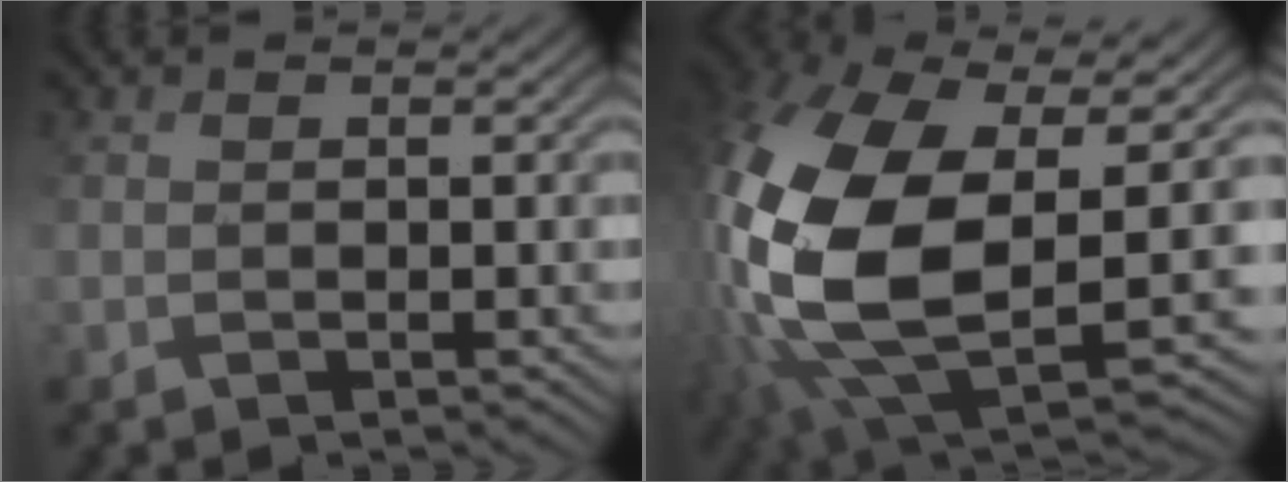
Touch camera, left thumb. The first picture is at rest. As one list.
[{"total": 17.2, "force": [-0.2, 9.2, 14.5], "torque": [-0.371, -0.033, 0.018]}]